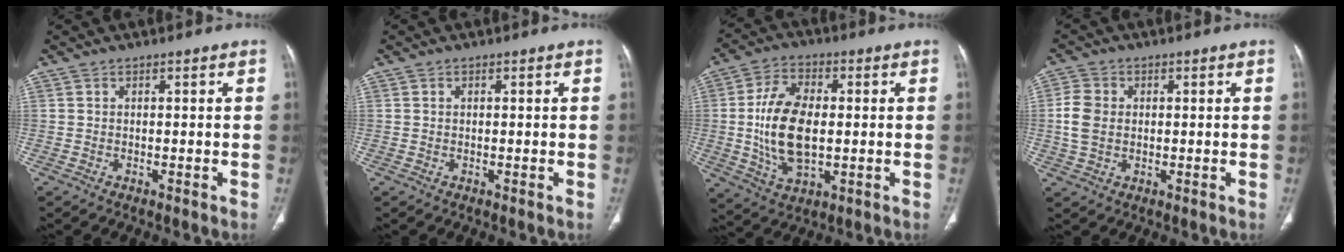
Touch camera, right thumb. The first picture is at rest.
{"total": 0.0}
{"total": 14.3, "force": [-0.2, 8.1, 11.8], "torque": [-0.219, 0.001, 0.000]}
{"total": 5.8, "force": [0.3, 4.4, 3.7], "torque": [-0.078, 0.007, 0.004]}